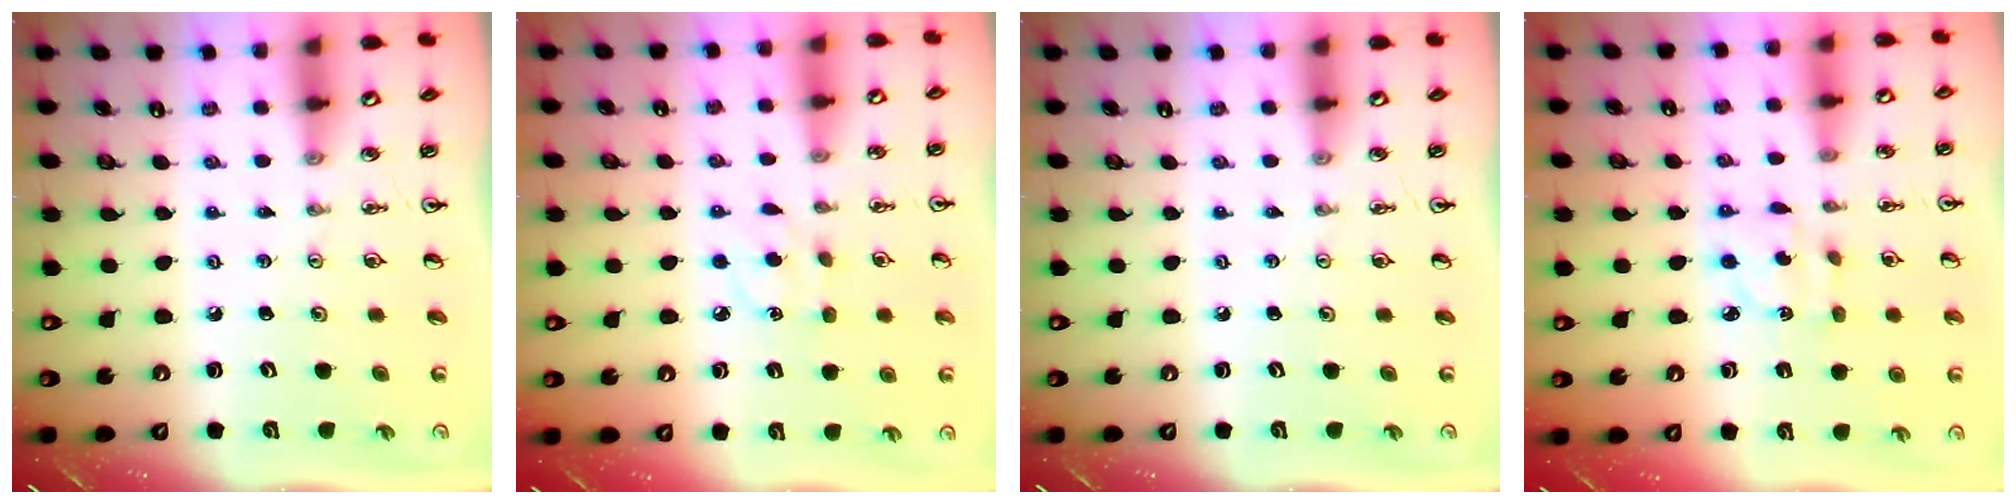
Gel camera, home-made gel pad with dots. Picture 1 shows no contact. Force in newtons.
{"total": 5.8, "press": 5.8, "slide": 0.6}
{"total": 0.0}
{"total": 3.2, "press": 3.2, "slide": 0.1}